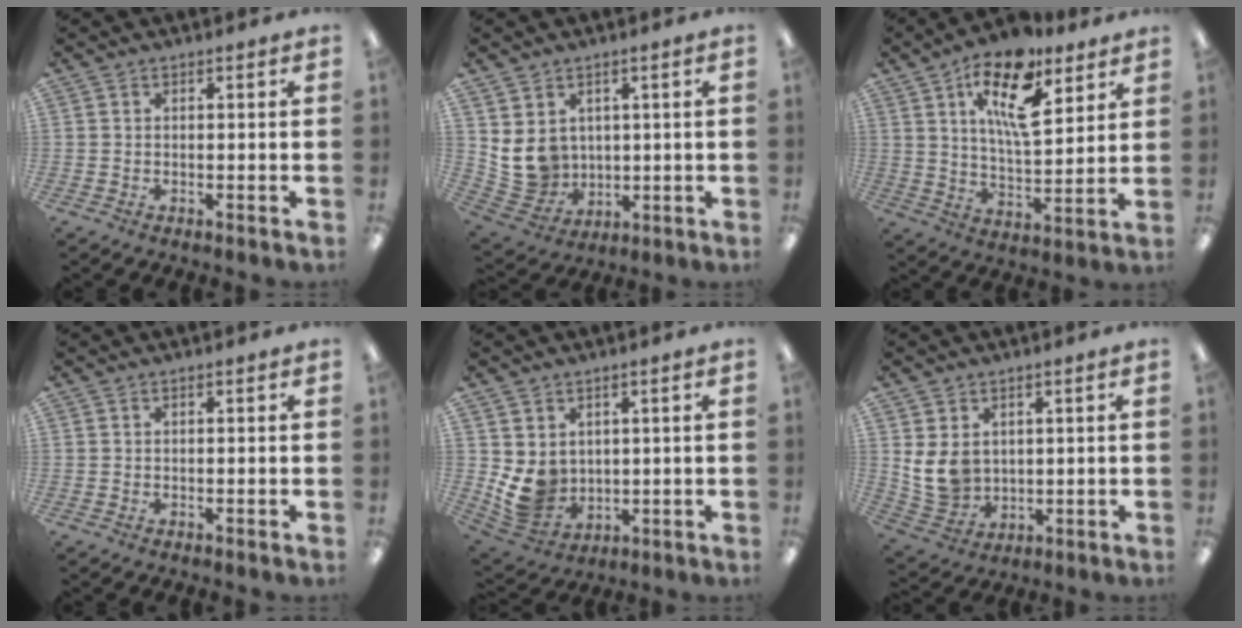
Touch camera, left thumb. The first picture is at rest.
{"total": 8.5, "force": [2.5, 7.6, 2.8], "torque": [-0.071, -0.017, 0.056]}
{"total": 18.2, "force": [10.1, 7.9, 13.0], "torque": [-0.200, -0.042, 0.166]}
{"total": 0.0}
{"total": 8.5, "force": [1.7, 7.3, 3.9], "torque": [-0.100, -0.017, 0.038]}
{"total": 8.6, "force": [2.1, 6.9, 4.6], "torque": [-0.116, -0.001, 0.044]}